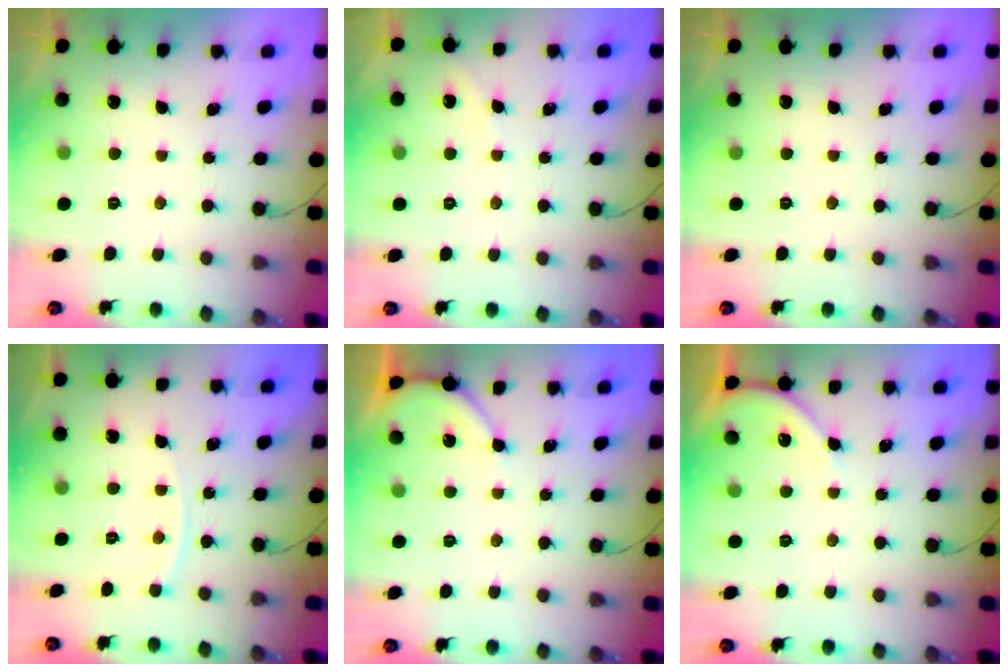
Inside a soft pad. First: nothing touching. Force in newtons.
{"total": 2.4, "press": 2.4, "slide": 0.4}
{"total": 0.0}
{"total": 3.8, "press": 3.8, "slide": 0.1}
{"total": 3.2, "press": 3.2, "slide": 0.5}
{"total": 5.5, "press": 5.5, "slide": 0.8}